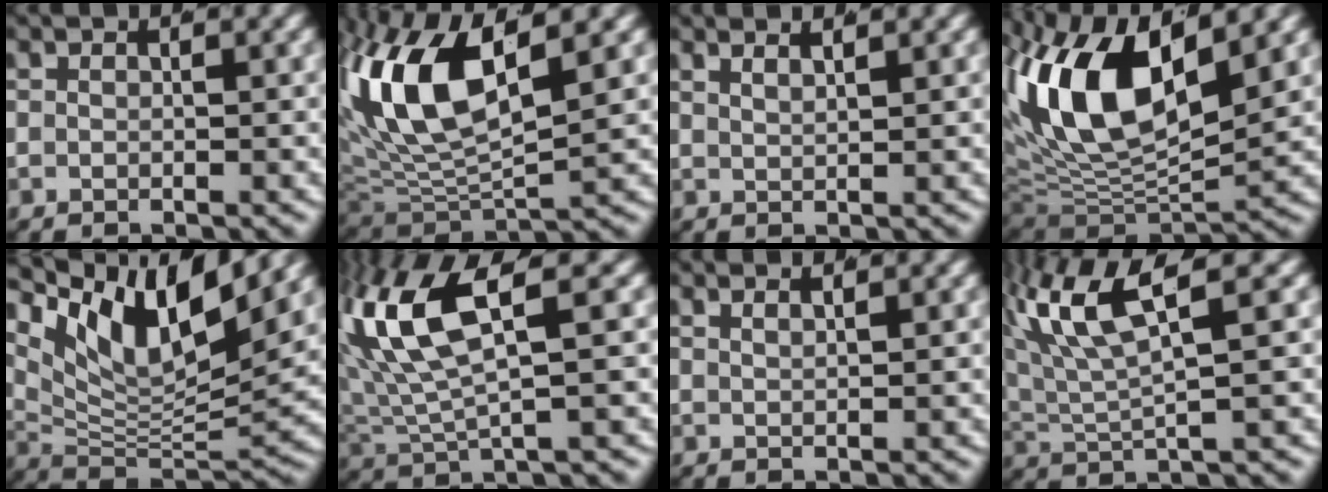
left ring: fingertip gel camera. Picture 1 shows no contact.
{"total": 10.7, "force": [2.1, 6.0, 8.7], "torque": [-0.207, -0.014, 0.048]}
{"total": 2.4, "force": [2.1, 0.1, 1.0], "torque": [-0.014, 0.000, 0.041]}
{"total": 13.1, "force": [2.3, 7.4, 10.5], "torque": [-0.227, -0.018, 0.047]}
{"total": 13.6, "force": [5.2, 8.1, 9.7], "torque": [-0.177, 0.010, 0.076]}
{"total": 9.1, "force": [2.5, 4.4, 7.5], "torque": [-0.185, -0.013, 0.054]}
{"total": 1.6, "force": [1.5, -0.2, 0.6], "torque": [-0.008, -0.001, 0.030]}
{"total": 7.5, "force": [3.1, 3.1, 6.1], "torque": [-0.140, -0.004, 0.061]}